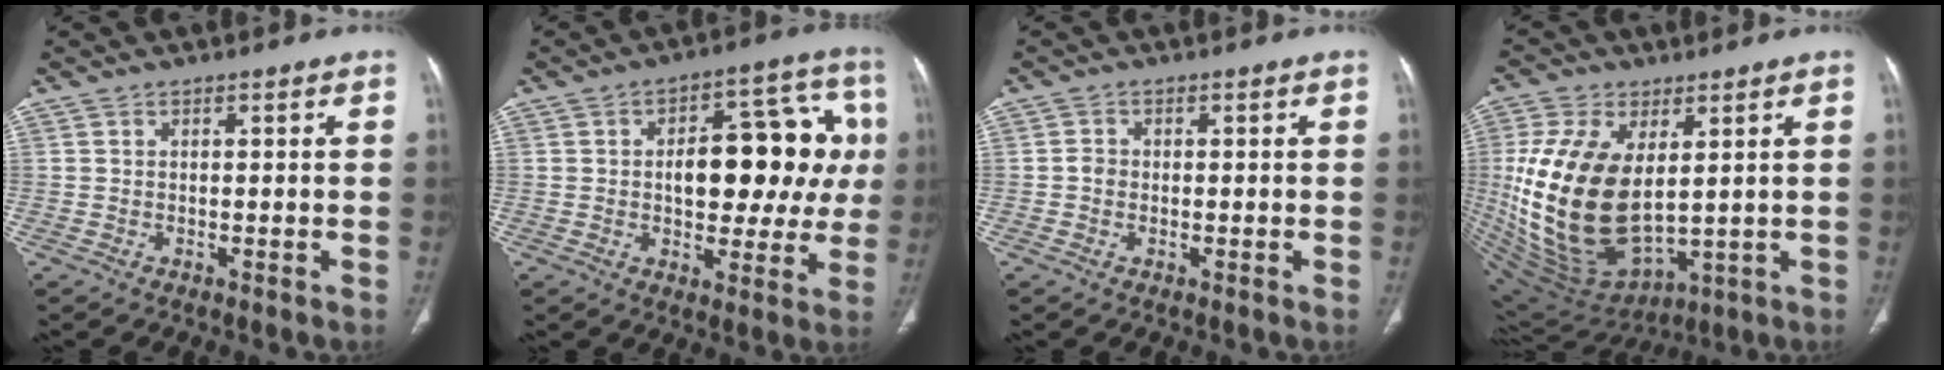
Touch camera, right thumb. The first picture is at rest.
{"total": 19.5, "force": [1.8, 10.5, 16.3], "torque": [-0.171, 0.031, 0.027]}
{"total": 1.6, "force": [-0.2, 1.3, 0.8], "torque": [-0.008, 0.004, -0.006]}
{"total": 22.1, "force": [2.4, 12.5, 18.1], "torque": [-0.354, -0.030, 0.064]}